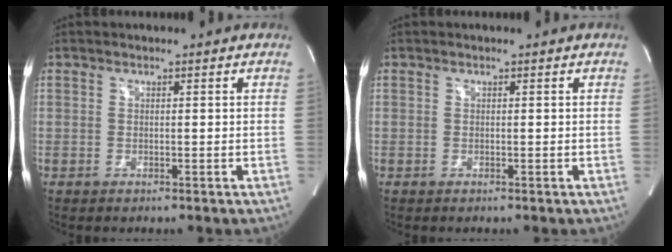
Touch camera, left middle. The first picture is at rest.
{"total": 0.0}